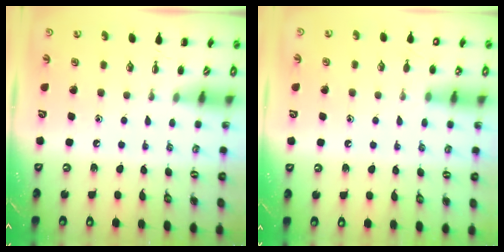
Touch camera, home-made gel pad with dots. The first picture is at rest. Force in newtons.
{"total": 5.7, "press": 5.5, "slide": 1.4}